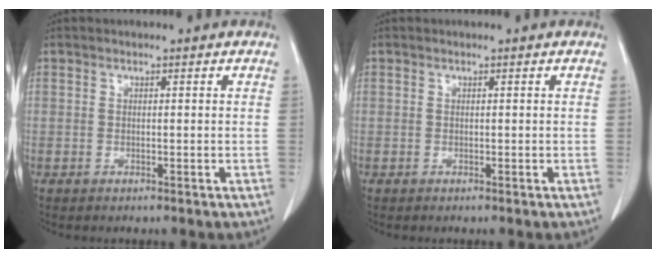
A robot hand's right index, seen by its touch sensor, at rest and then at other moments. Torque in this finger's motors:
{"motor_torque": [-0.03, 0.01, 0.00, 0.00]}